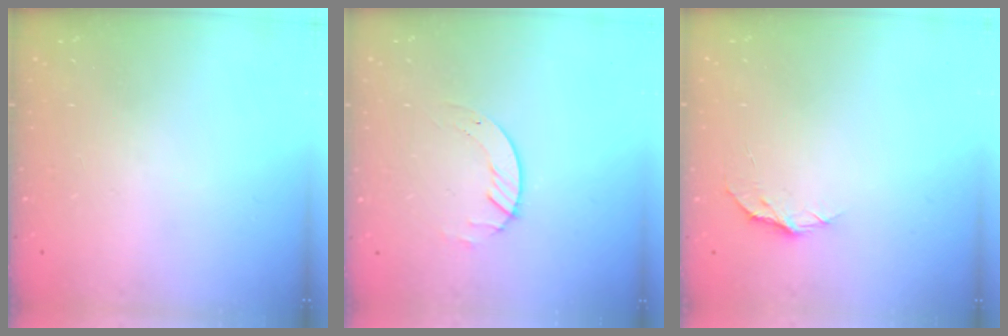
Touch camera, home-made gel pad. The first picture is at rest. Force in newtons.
{"total": 2.7, "press": 2.7, "slide": 0.3}
{"total": 5.1, "press": 5.1, "slide": 0.2}